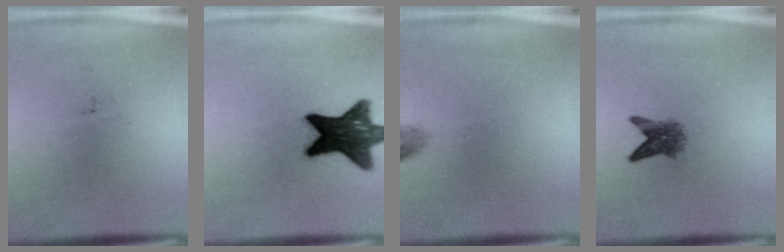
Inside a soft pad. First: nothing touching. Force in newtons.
{"total": 14.5}
{"total": 1.0}
{"total": 3.5}